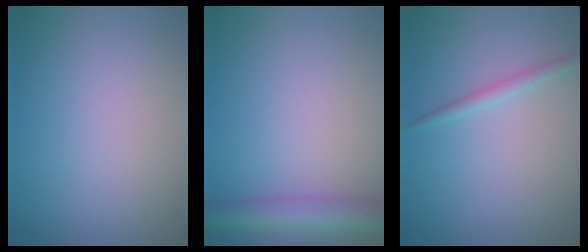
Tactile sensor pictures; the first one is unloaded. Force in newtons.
{"total": 4.4, "press": 4.4, "slide": 0.1}
{"total": 1.1, "press": 1.1, "slide": 0.0}